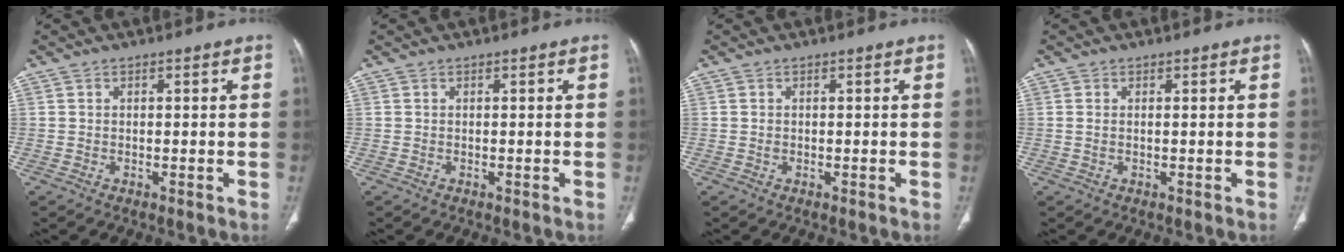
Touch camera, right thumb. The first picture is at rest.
{"total": 0.0}
{"total": 0.5, "force": [-0.1, 0.4, 0.3], "torque": [-0.005, 0.001, -0.002]}
{"total": 0.8, "force": [0.0, 0.2, 0.7], "torque": [-0.027, 0.004, 0.005]}